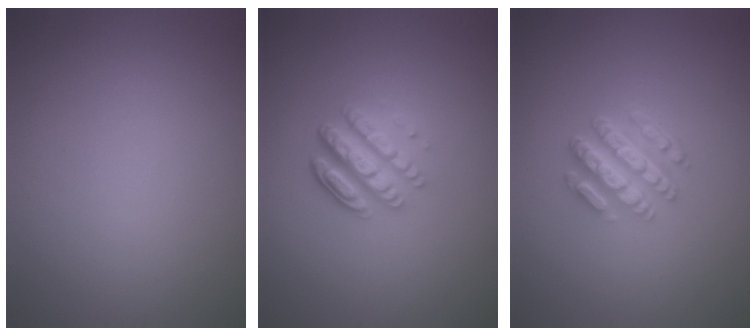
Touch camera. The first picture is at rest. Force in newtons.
{"total": 4.4, "press": 3.3, "slide": 2.9}
{"total": 4.7, "press": 3.5, "slide": 3.1}